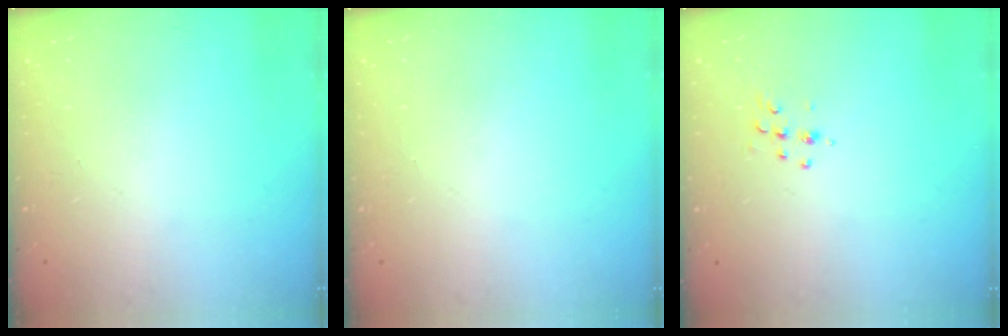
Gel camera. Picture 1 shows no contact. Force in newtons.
{"total": 0.0}
{"total": 5.4, "press": 5.4, "slide": 0.6}